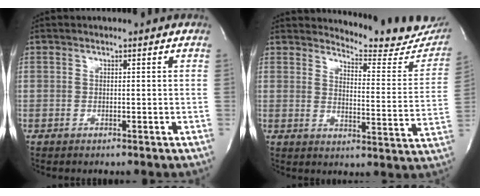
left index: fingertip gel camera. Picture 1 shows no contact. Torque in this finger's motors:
{"motor_torque": [-0.17, -0.13, 0.03, 0.00]}